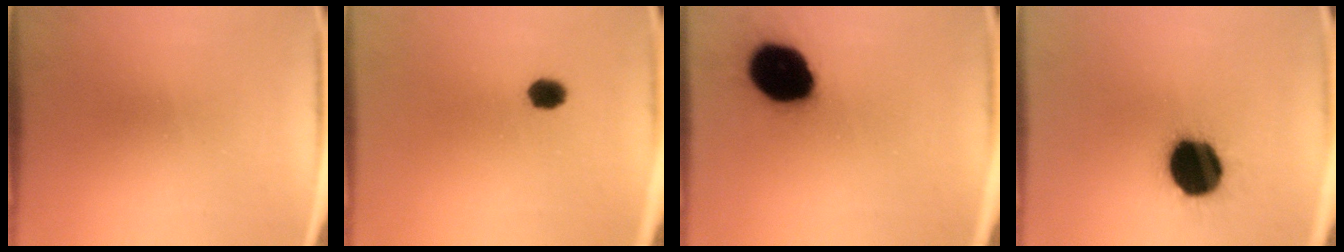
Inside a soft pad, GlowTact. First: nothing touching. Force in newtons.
{"total": 3.1}
{"total": 19.3}
{"total": 18.0}